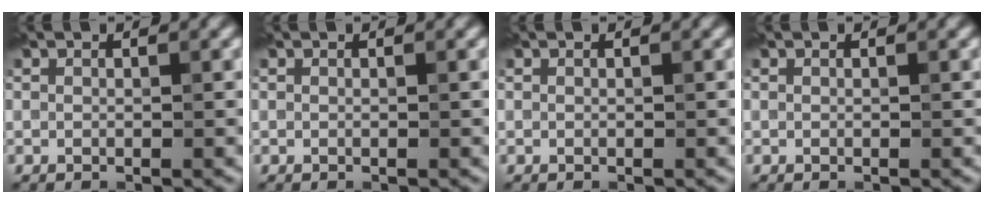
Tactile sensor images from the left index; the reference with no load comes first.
{"total": 0.0}
{"total": 0.0}
{"total": 0.0}